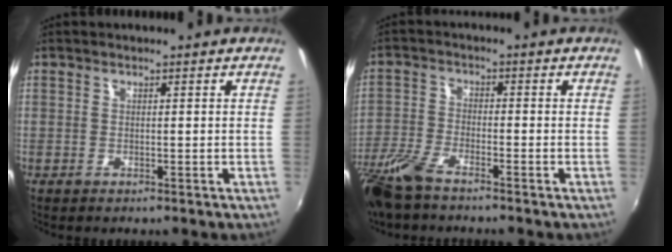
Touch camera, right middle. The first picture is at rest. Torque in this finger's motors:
{"motor_torque": [1.04, -1.10, 0.30, 0.12]}